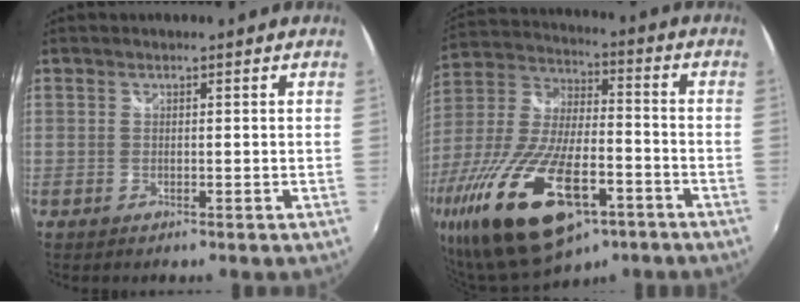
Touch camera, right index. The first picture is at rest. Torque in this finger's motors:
{"motor_torque": [2.01, -0.13, 1.05, 0.21]}